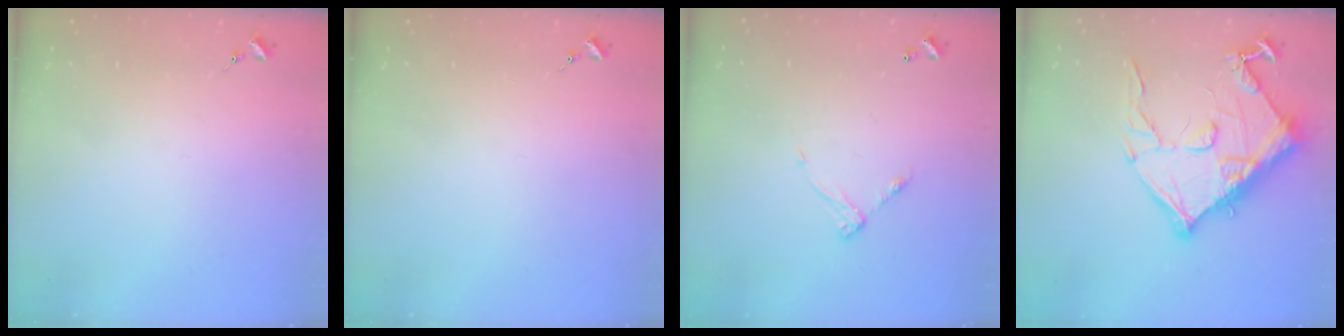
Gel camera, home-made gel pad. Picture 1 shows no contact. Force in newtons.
{"total": 0.0}
{"total": 7.1, "press": 7.1, "slide": 0.5}
{"total": 15.4, "press": 15.4, "slide": 1.0}